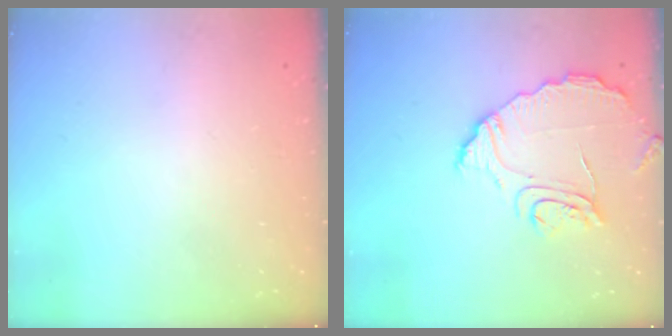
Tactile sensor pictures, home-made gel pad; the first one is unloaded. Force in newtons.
{"total": 9.6, "press": 9.6, "slide": 0.2}